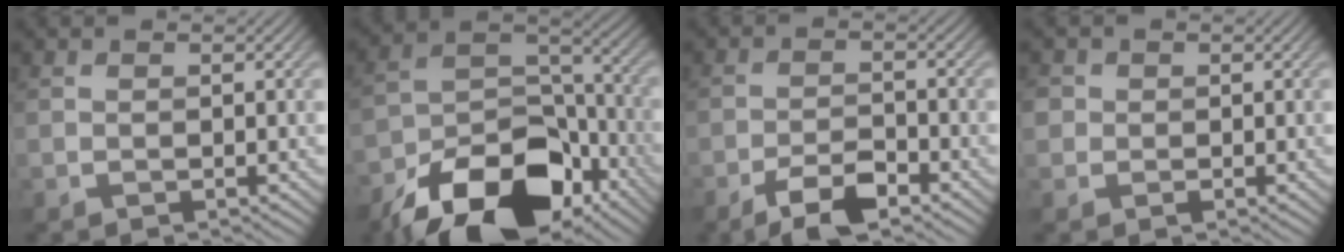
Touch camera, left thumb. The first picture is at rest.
{"total": 15.1, "force": [-10.3, 7.8, 8.0], "torque": [-0.144, -0.014, -0.190]}
{"total": 4.9, "force": [-3.5, 1.6, 3.1], "torque": [-0.058, 0.001, -0.065]}
{"total": 2.1, "force": [-0.1, 2.0, 0.7], "torque": [-0.011, -0.004, -0.004]}